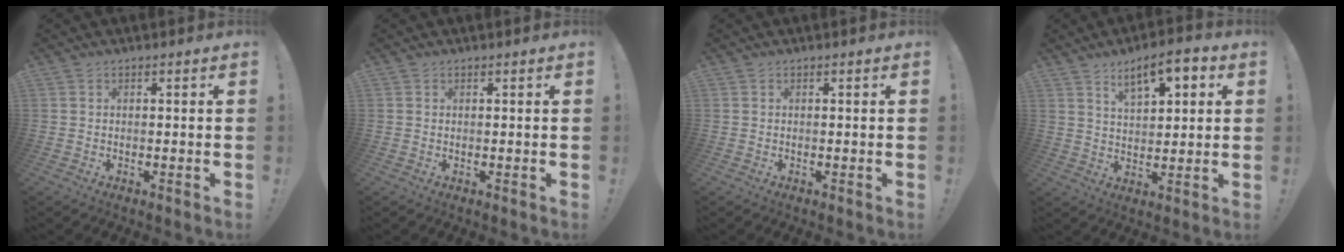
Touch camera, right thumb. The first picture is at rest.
{"total": 0.0}
{"total": 0.0}
{"total": 9.7, "force": [5.2, 4.0, 7.0], "torque": [-0.107, -0.018, 0.089]}